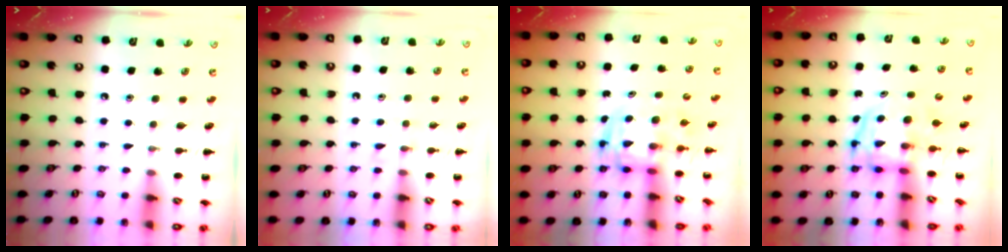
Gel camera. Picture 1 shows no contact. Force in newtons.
{"total": 3.0, "press": 2.7, "slide": 1.2}
{"total": 2.9, "press": 2.9, "slide": 0.5}
{"total": 3.9, "press": 3.8, "slide": 0.6}